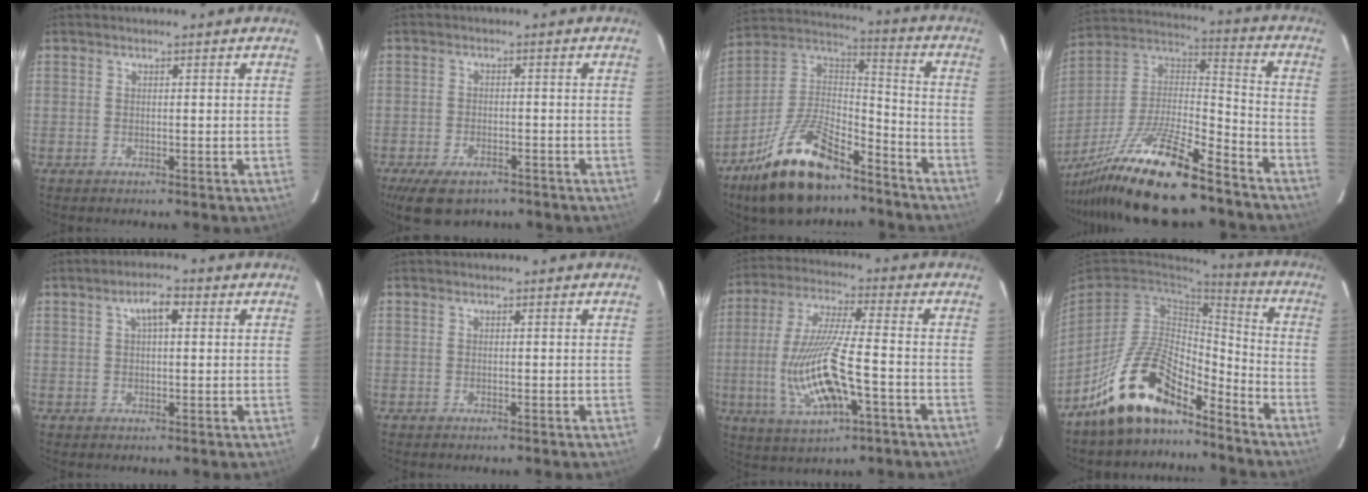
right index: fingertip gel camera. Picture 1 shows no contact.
{"total": 8.5, "force": [-5.9, 4.2, 4.5], "torque": [-0.105, -0.015, -0.095]}
{"total": 21.1, "force": [-14.2, 8.4, 13.2], "torque": [-0.265, 0.005, -0.246]}
{"total": 23.0, "force": [-17.2, 5.0, 14.5], "torque": [-0.289, -0.015, -0.300]}
{"total": 3.9, "force": [1.3, 1.5, 3.4], "torque": [-0.061, 0.014, 0.024]}
{"total": 0.0}
{"total": 15.8, "force": [-4.6, 3.9, 14.7], "torque": [-0.305, -0.014, -0.077]}
{"total": 15.3, "force": [-11.3, 6.1, 8.3], "torque": [-0.172, 0.022, -0.201]}